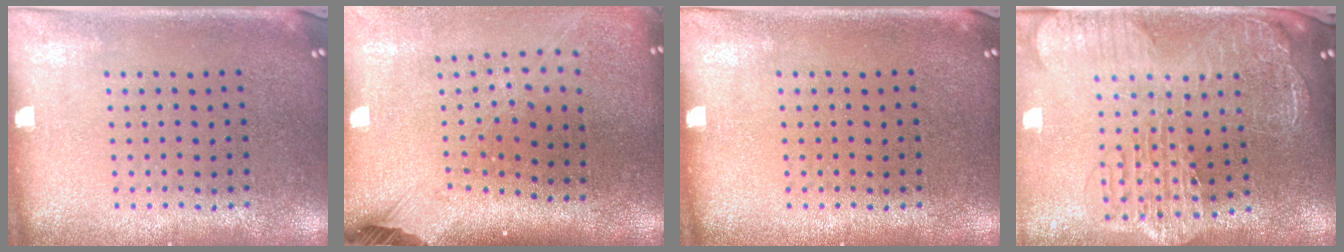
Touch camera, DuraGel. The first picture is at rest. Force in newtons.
{"total": 2.6, "press": 1.8, "slide": 1.8}
{"total": 0.0}
{"total": 3.3, "press": 2.7, "slide": 1.9}